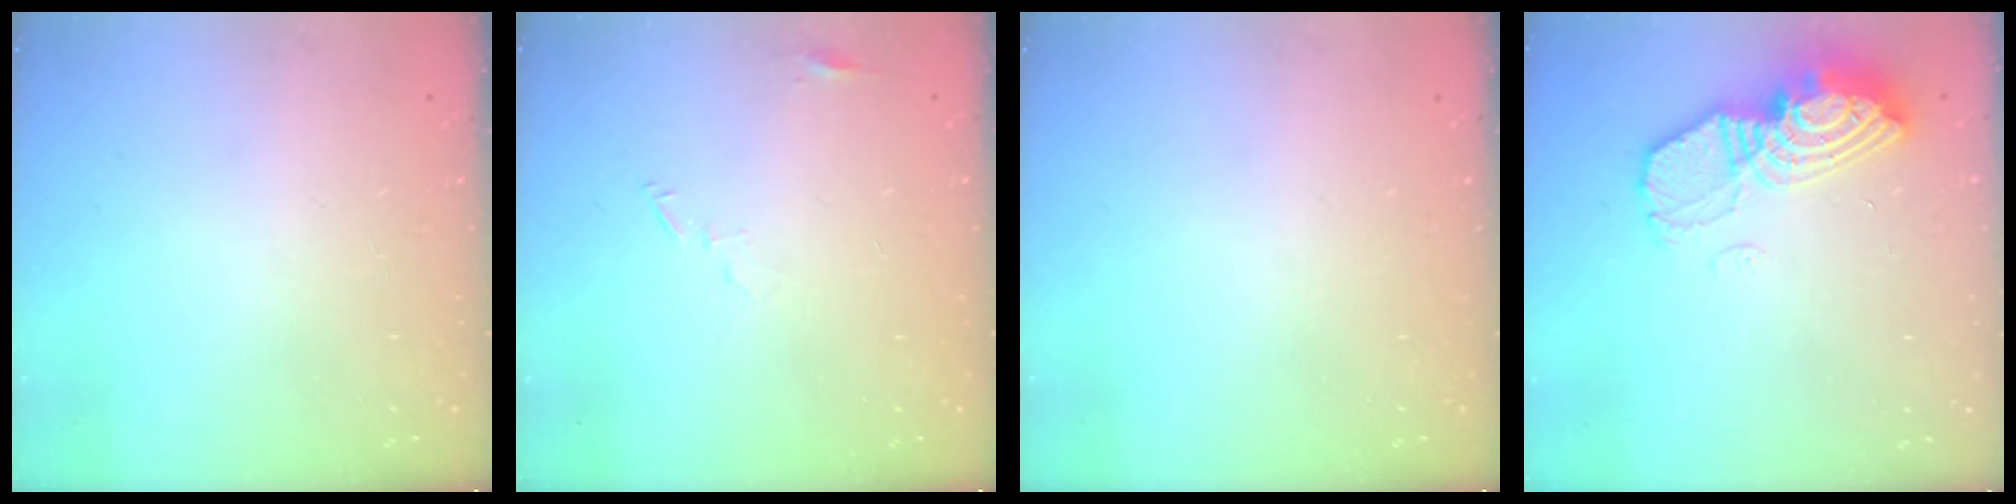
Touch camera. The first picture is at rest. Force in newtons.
{"total": 3.0, "press": 3.0, "slide": 0.2}
{"total": 0.0}
{"total": 12.9, "press": 12.9, "slide": 1.2}